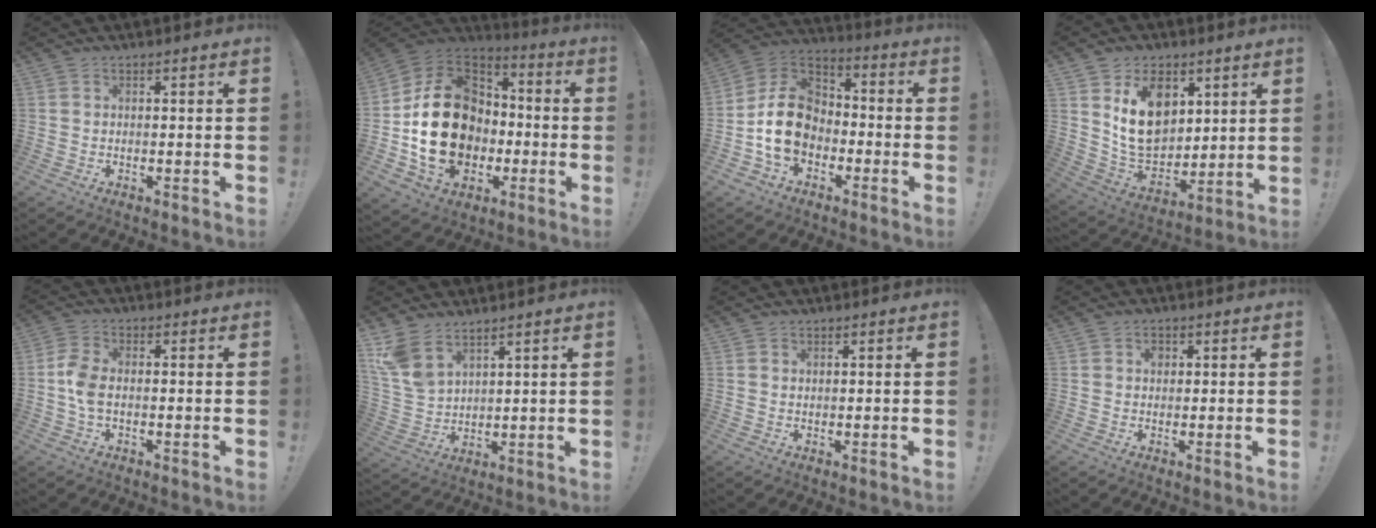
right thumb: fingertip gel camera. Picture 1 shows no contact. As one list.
[{"total": 25.1, "force": [-3.3, 19.4, 15.6], "torque": [-0.268, 0.031, -0.025]}, {"total": 15.7, "force": [-4.1, 12.3, 9.0], "torque": [-0.156, 0.038, -0.062]}, {"total": 16.6, "force": [6.6, 12.2, 9.2], "torque": [-0.142, -0.038, 0.126]}, {"total": 6.7, "force": [-1.1, 3.6, 5.5], "torque": [-0.132, 0.005, -0.019]}, {"total": 9.0, "force": [6.6, 4.2, 4.5], "torque": [-0.101, -0.035, 0.131]}, {"total": 0.8, "force": [0.7, 0.4, 0.1], "torque": [0.004, -0.003, 0.012]}, {"total": 1.9, "force": [0.5, 1.6, 0.8], "torque": [-0.007, 0.002, 0.006]}]